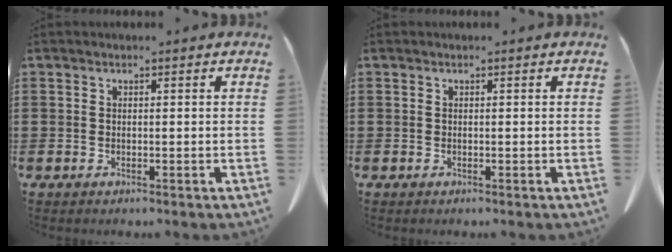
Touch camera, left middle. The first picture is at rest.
{"total": 0.0}